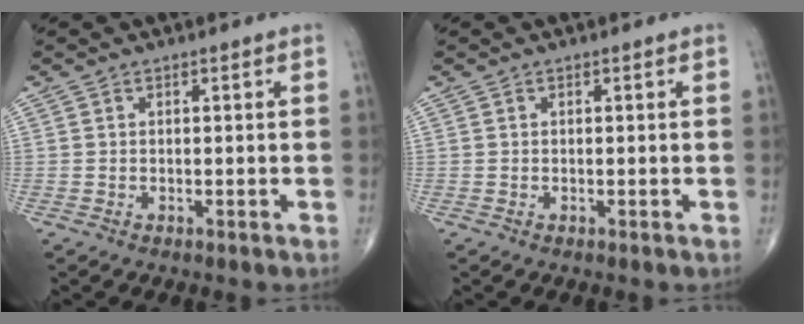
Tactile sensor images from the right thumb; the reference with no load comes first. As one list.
[{"total": 0.0}]